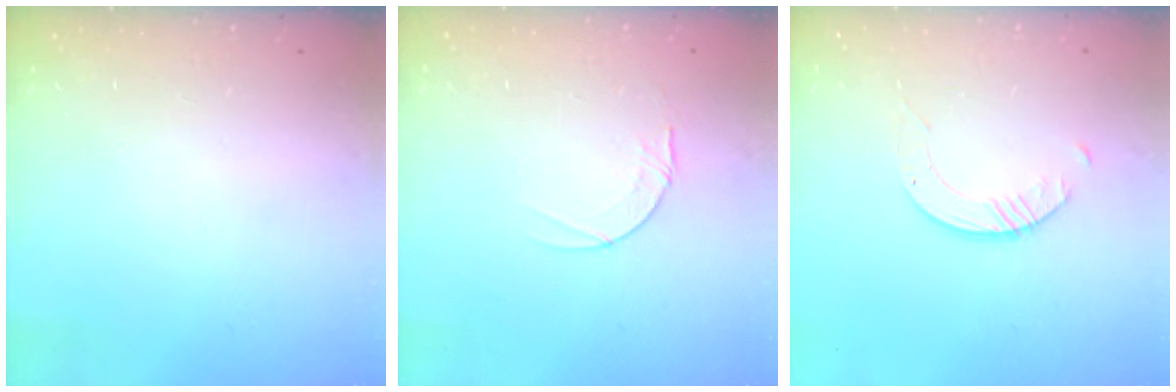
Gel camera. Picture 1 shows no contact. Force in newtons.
{"total": 3.9, "press": 3.9, "slide": 0.4}
{"total": 2.6, "press": 2.6, "slide": 0.3}